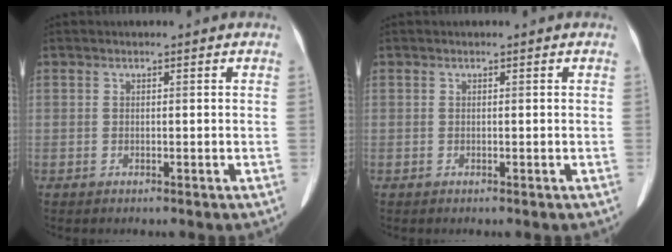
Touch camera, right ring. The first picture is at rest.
{"total": 0.0}